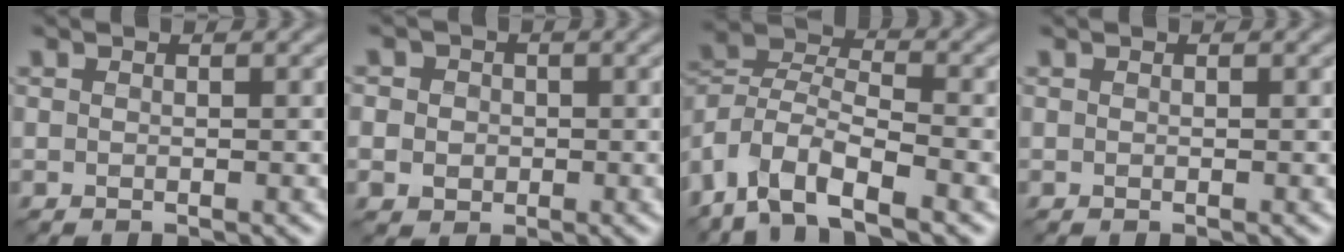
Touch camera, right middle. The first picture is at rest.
{"total": 3.7, "force": [0.2, 3.4, 1.4], "torque": [-0.012, 0.019, -0.022]}
{"total": 8.9, "force": [-5.9, 3.7, 5.5], "torque": [-0.101, 0.001, -0.124]}
{"total": 0.0}